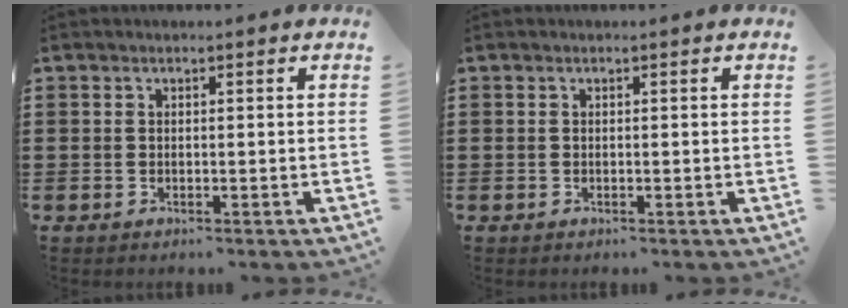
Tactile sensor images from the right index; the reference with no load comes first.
{"total": 0.0}